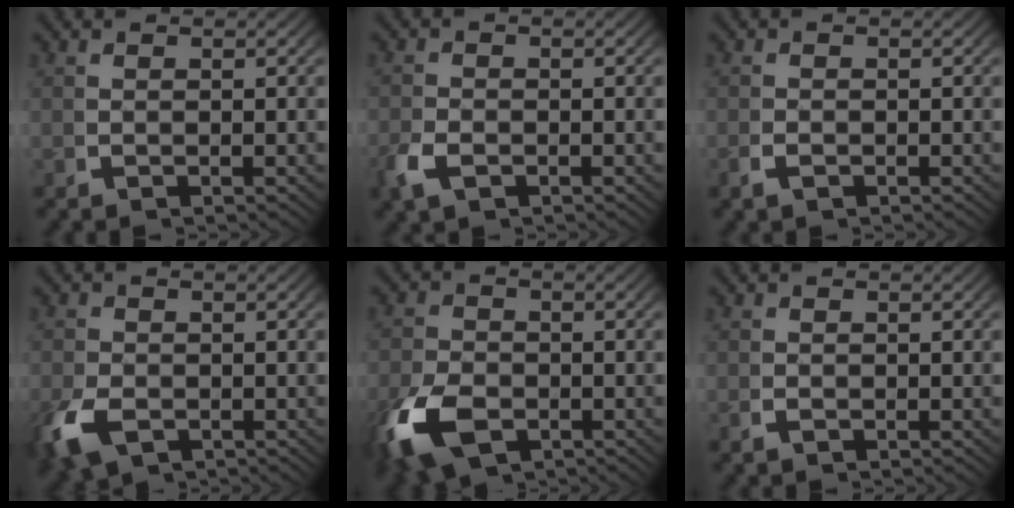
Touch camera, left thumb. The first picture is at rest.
{"total": 2.4, "force": [-1.3, 1.5, 1.4], "torque": [-0.037, -0.006, -0.024]}
{"total": 1.0, "force": [-0.6, 0.6, 0.6], "torque": [-0.016, -0.003, -0.010]}
{"total": 4.6, "force": [-2.3, 3.0, 2.7], "torque": [-0.071, -0.021, -0.031]}
{"total": 6.9, "force": [-3.1, 4.3, 4.3], "torque": [-0.103, -0.027, -0.044]}
{"total": 0.6, "force": [-0.3, 0.4, 0.4], "torque": [-0.012, -0.003, -0.005]}